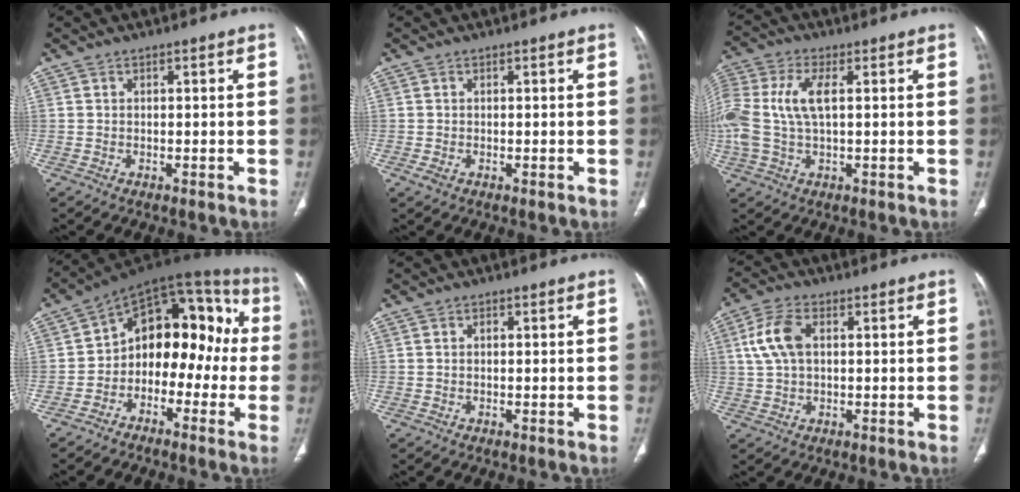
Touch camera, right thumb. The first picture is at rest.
{"total": 1.3, "force": [-0.5, 0.8, 1.0], "torque": [-0.020, -0.003, -0.007]}
{"total": 12.8, "force": [1.6, 6.3, 11.0], "torque": [-0.284, 0.018, 0.032]}
{"total": 16.4, "force": [-2.2, 10.9, 12.1], "torque": [-0.112, 0.070, -0.047]}
{"total": 0.6, "force": [0.0, 0.3, 0.5], "torque": [-0.010, 0.000, 0.000]}
{"total": 7.5, "force": [1.5, 4.3, 5.9], "torque": [-0.131, 0.013, 0.031]}